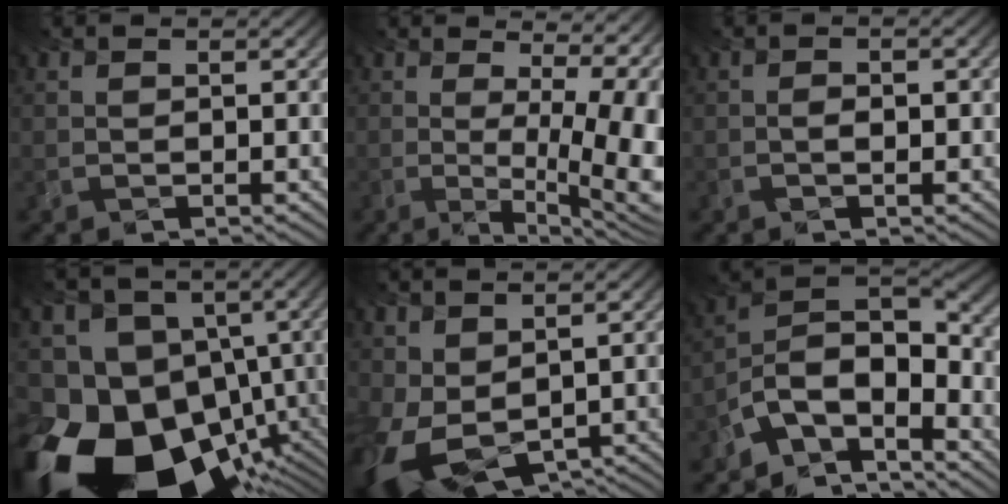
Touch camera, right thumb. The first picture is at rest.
{"total": 13.4, "force": [1.5, 4.6, 12.5], "torque": [-0.156, 0.033, 0.037]}
{"total": 1.7, "force": [-1.1, 0.4, 1.2], "torque": [-0.019, -0.006, -0.019]}
{"total": 21.1, "force": [-9.7, 14.9, 11.4], "torque": [-0.246, -0.056, -0.153]}
{"total": 8.9, "force": [-0.8, 6.1, 6.5], "torque": [-0.172, -0.018, -0.003]}
{"total": 10.6, "force": [-8.0, 4.1, 5.7], "torque": [-0.081, -0.004, -0.171]}